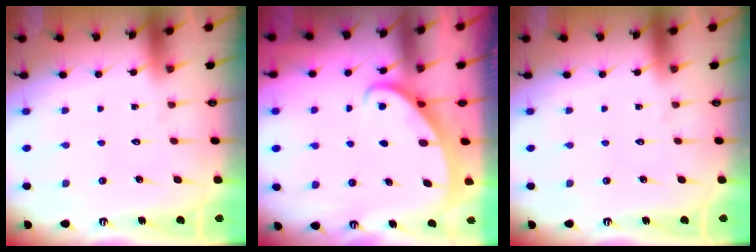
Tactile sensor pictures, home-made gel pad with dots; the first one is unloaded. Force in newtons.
{"total": 2.2, "press": 2.2, "slide": 0.2}
{"total": 0.0}